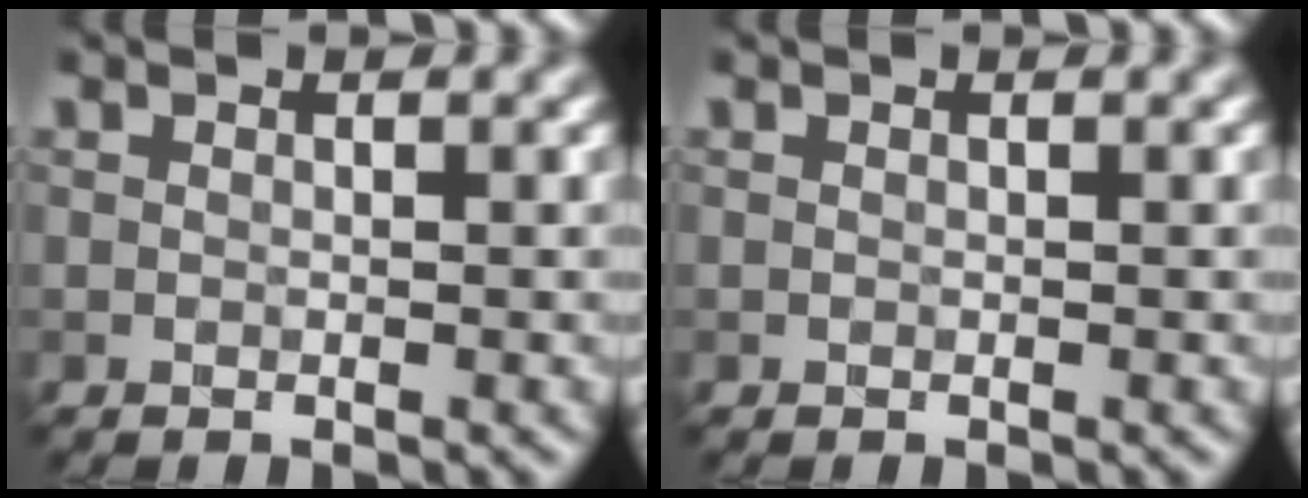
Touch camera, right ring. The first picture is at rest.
{"total": 0.0}